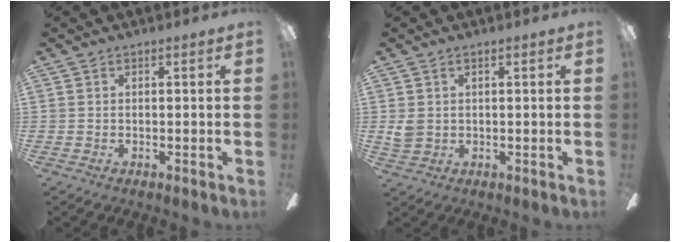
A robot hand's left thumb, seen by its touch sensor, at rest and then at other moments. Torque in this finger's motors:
{"motor_torque": [0.11, 0.88, 0.56, -0.41, 0.00]}